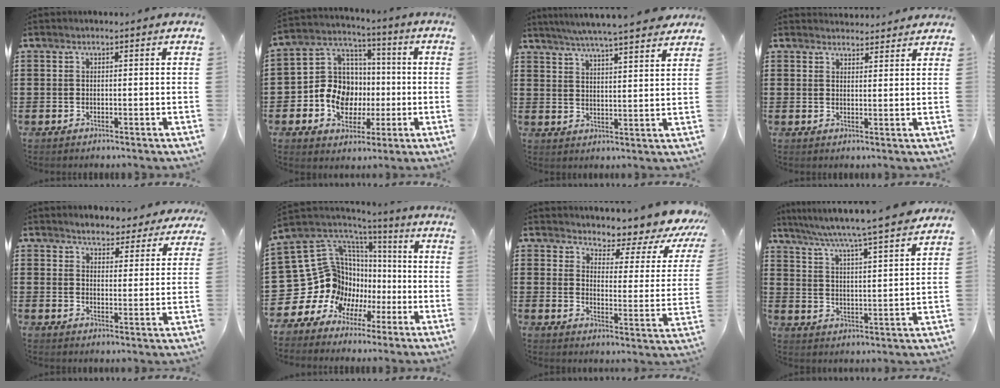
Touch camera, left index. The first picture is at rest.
{"total": 10.0, "force": [-1.7, 9.1, 3.8], "torque": [-0.107, 0.011, -0.028]}
{"total": 5.6, "force": [5.2, -0.3, 2.0], "torque": [-0.057, -0.023, 0.091]}
{"total": 2.6, "force": [2.6, 0.4, 0.0], "torque": [0.002, -0.010, 0.048]}
{"total": 3.7, "force": [3.6, 0.8, 0.0], "torque": [-0.019, -0.010, 0.064]}
{"total": 14.9, "force": [-3.1, 13.7, 4.9], "torque": [-0.174, -0.042, -0.020]}
{"total": 4.5, "force": [4.0, 1.0, 1.8], "torque": [-0.035, -0.044, 0.057]}
{"total": 5.7, "force": [5.0, -1.1, 2.4], "torque": [-0.069, -0.044, 0.078]}